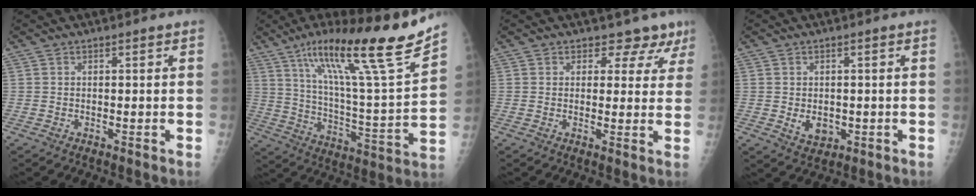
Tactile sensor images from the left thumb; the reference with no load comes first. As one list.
[{"total": 25.0, "force": [16.6, 2.4, 18.5], "torque": [-0.276, -0.057, 0.279]}, {"total": 6.1, "force": [4.8, 3.7, 0.6], "torque": [0.034, -0.024, 0.041]}, {"total": 3.7, "force": [-0.5, 2.8, 2.4], "torque": [-0.026, -0.003, 0.004]}]